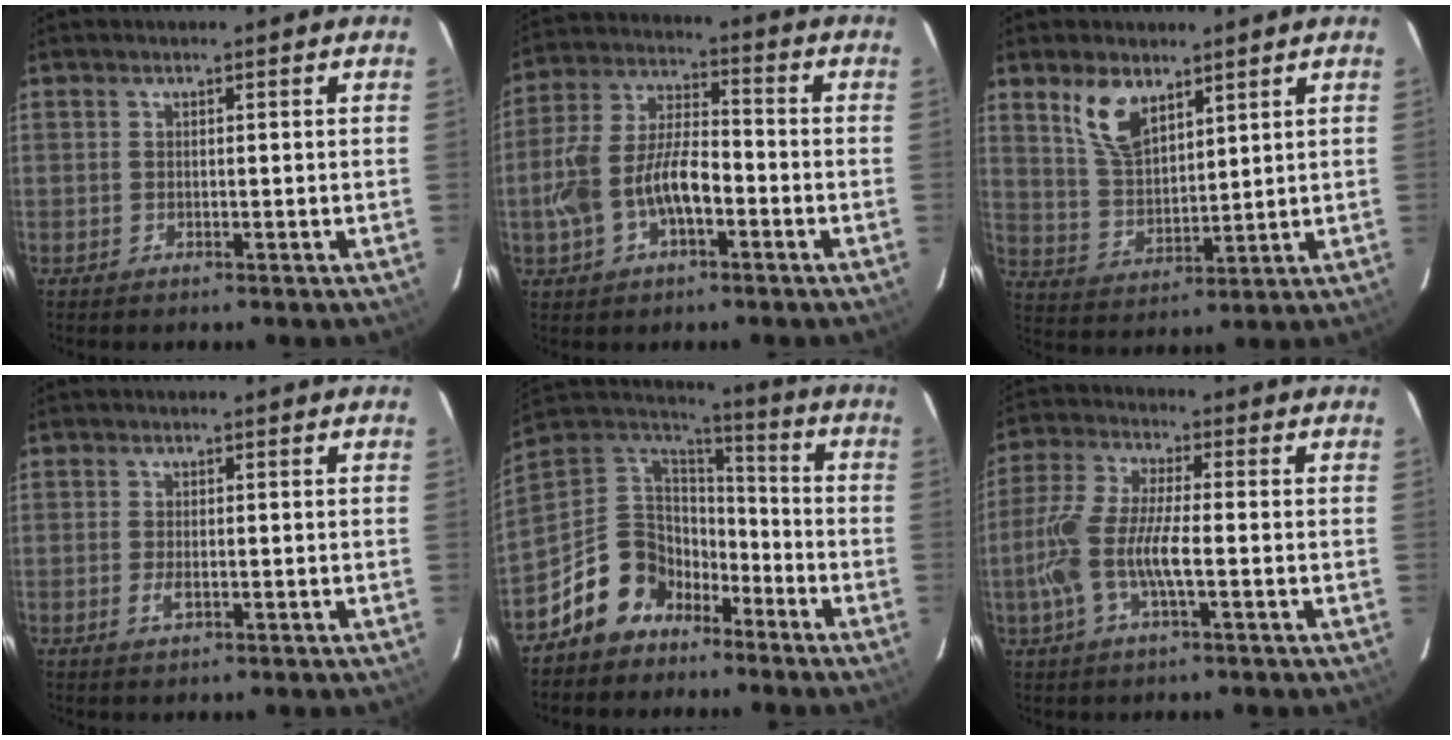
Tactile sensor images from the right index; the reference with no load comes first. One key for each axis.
{"total": 12.5, "fx": -4.0, "fy": 6.3, "fz": 10.1, "tx": -0.216, "ty": 0.013, "tz": -0.069}
{"total": 8.9, "fx": 5.7, "fy": 4.3, "fz": 5.3, "tx": -0.099, "ty": 0.007, "tz": 0.119}
{"total": 1.9, "fx": -0.6, "fy": 0.8, "fz": 1.6, "tx": -0.033, "ty": -0.003, "tz": -0.011}
{"total": 14.7, "fx": -9.3, "fy": 10.3, "fz": 5.0, "tx": -0.128, "ty": 0.031, "tz": -0.158}
{"total": 11.1, "fx": -2.7, "fy": 2.7, "fz": 10.4, "tx": -0.227, "ty": -0.001, "tz": -0.053}